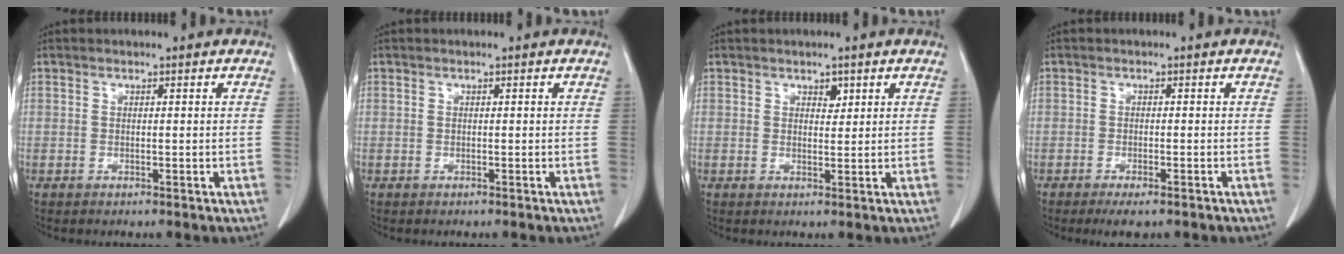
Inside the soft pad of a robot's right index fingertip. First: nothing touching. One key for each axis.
{"total": 0.0}
{"total": 1.6, "fx": 0.9, "fy": 0.9, "fz": 0.9, "tx": -0.009, "ty": -0.003, "tz": 0.014}
{"total": 4.0, "fx": -2.9, "fy": 1.0, "fz": 2.5, "tx": -0.030, "ty": -0.005, "tz": -0.037}